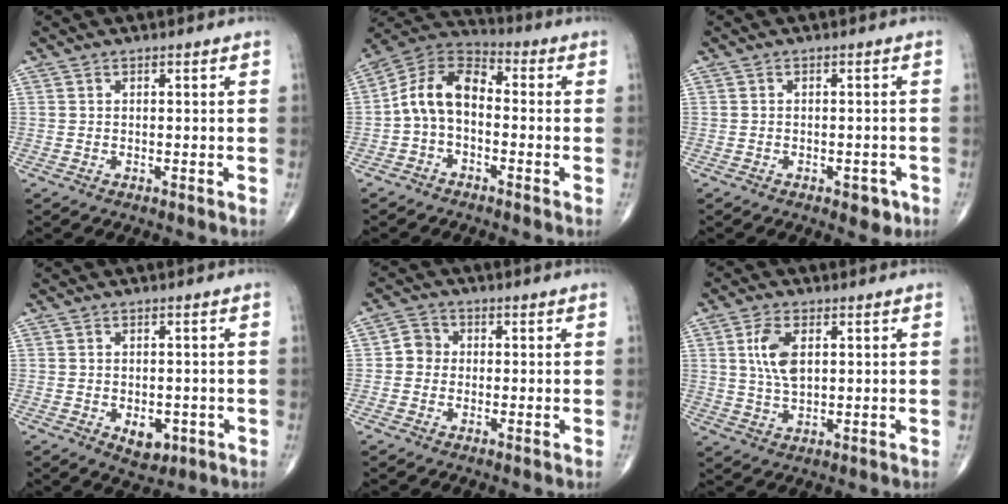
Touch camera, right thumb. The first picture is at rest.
{"total": 10.0, "force": [-1.2, 6.4, 7.6], "torque": [-0.130, 0.035, -0.040]}
{"total": 3.1, "force": [-1.6, 1.7, 2.1], "torque": [-0.013, 0.004, -0.017]}
{"total": 4.5, "force": [-1.4, 2.9, 3.1], "torque": [-0.029, 0.001, -0.010]}
{"total": 3.5, "force": [-0.2, 3.2, 1.3], "torque": [-0.003, 0.008, -0.013]}
{"total": 7.0, "force": [1.8, 3.6, 5.7], "torque": [-0.114, -0.007, 0.036]}